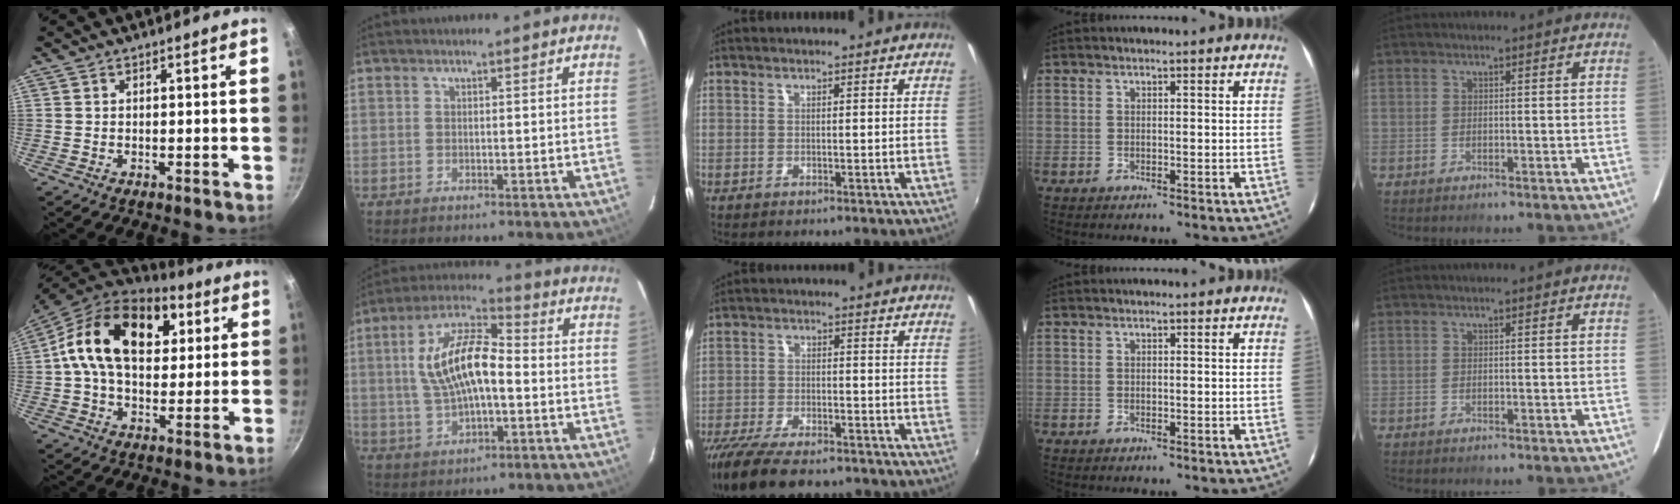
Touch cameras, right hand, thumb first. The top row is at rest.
{"thumb": {"total": 21.9, "force": [5.7, 14.1, 15.7], "torque": [-0.237, 0.007, 0.076]}, "index": {"total": 13.5, "force": [-0.3, 5.9, 12.2], "torque": [-0.240, 0.019, -0.004]}, "middle": {"total": 16.2, "force": [-12.8, 5.4, 8.4], "torque": [-0.182, -0.038, -0.212]}}